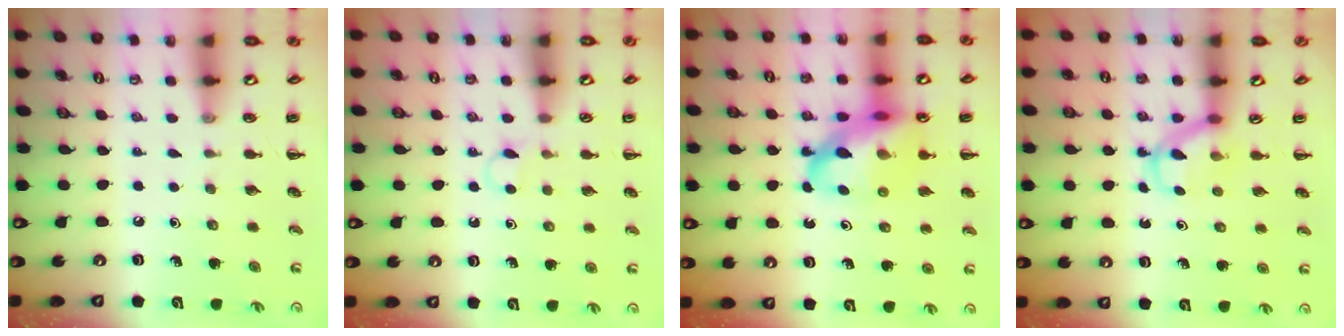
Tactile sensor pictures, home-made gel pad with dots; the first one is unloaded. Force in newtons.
{"total": 3.1, "press": 2.9, "slide": 1.0}
{"total": 16.0, "press": 15.4, "slide": 4.1}
{"total": 4.0, "press": 3.9, "slide": 0.8}